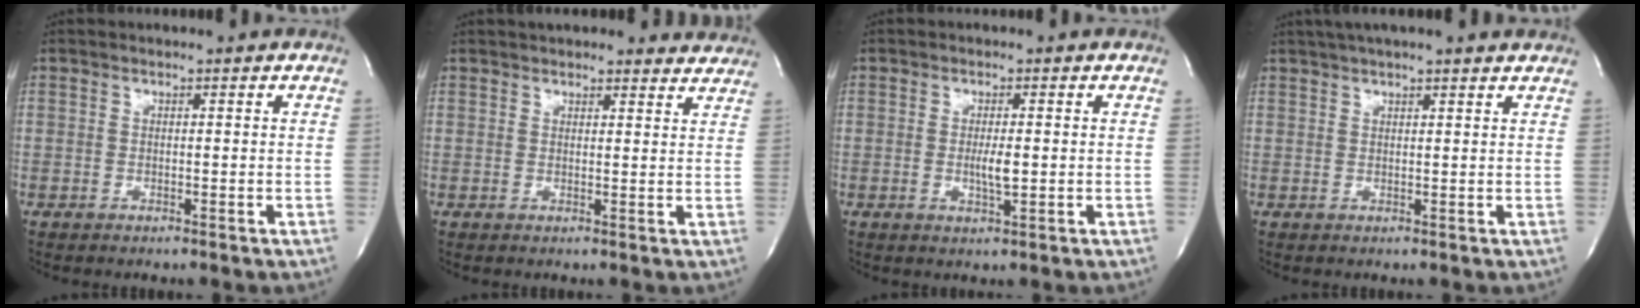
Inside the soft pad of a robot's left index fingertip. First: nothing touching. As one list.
[{"total": 10.9, "force": [10.1, 3.1, 2.5], "torque": [-0.004, 0.016, 0.106]}, {"total": 2.9, "force": [-0.2, 0.6, 2.8], "torque": [-0.054, -0.003, -0.003]}, {"total": 11.0, "force": [9.4, 1.1, 5.6], "torque": [-0.090, 0.036, 0.122]}]